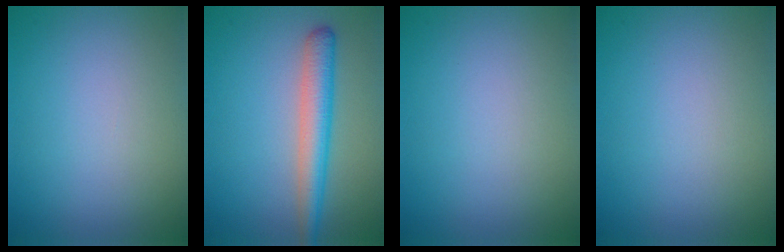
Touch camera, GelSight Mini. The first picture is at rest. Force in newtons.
{"total": 4.1, "press": 4.1, "slide": 0.1}
{"total": 0.0}
{"total": 0.0}